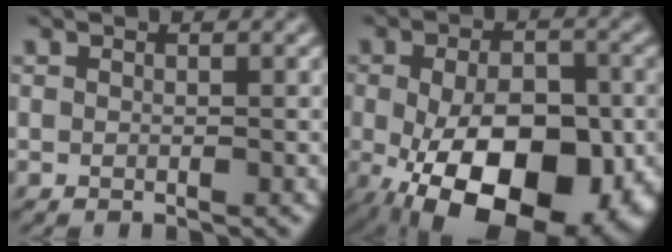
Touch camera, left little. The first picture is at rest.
{"total": 17.2, "force": [-6.0, 9.5, 13.0], "torque": [-0.189, -0.027, -0.077]}